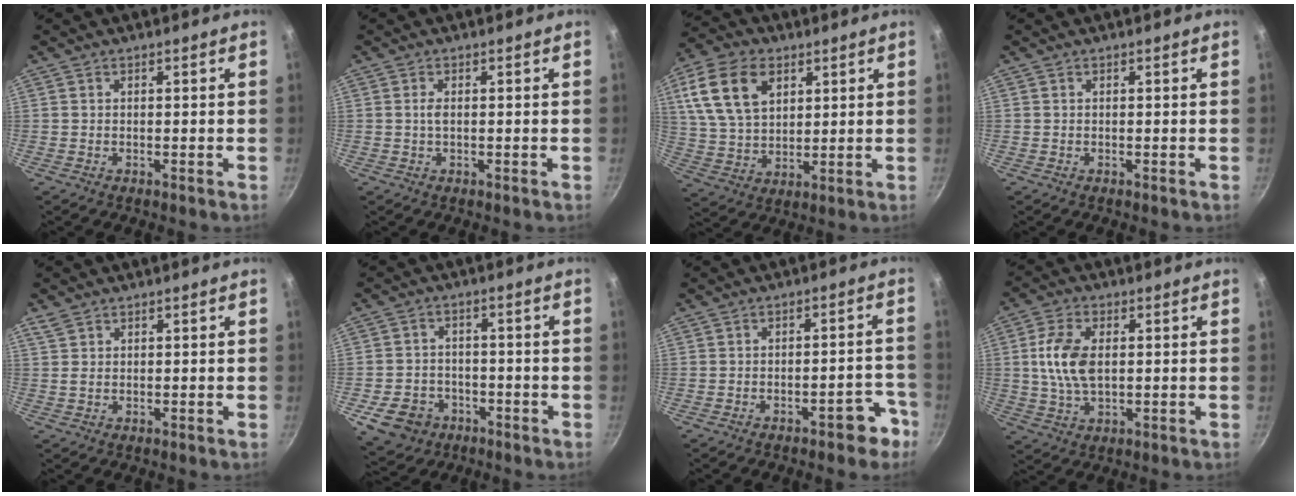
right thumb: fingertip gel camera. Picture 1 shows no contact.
{"total": 1.2, "force": [0.1, 0.5, 1.1], "torque": [-0.024, 0.001, 0.000]}
{"total": 14.8, "force": [5.6, 9.9, 9.6], "torque": [-0.167, -0.007, 0.110]}
{"total": 0.0}
{"total": 2.0, "force": [1.3, 1.2, 0.9], "torque": [-0.016, 0.002, 0.027]}
{"total": 9.3, "force": [-4.0, 7.3, 4.2], "torque": [-0.058, 0.026, -0.058]}
{"total": 5.8, "force": [-3.7, 2.5, 3.7], "torque": [-0.012, 0.047, -0.036]}
{"total": 9.3, "force": [1.0, 5.4, 7.5], "torque": [-0.147, 0.003, 0.018]}